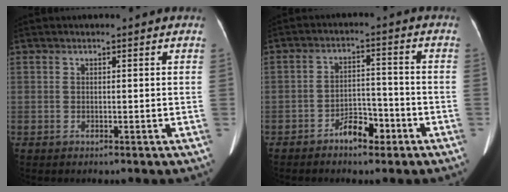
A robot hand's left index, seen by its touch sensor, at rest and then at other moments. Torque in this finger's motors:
{"motor_torque": [0.40, 0.41, 0.07, 0.06]}